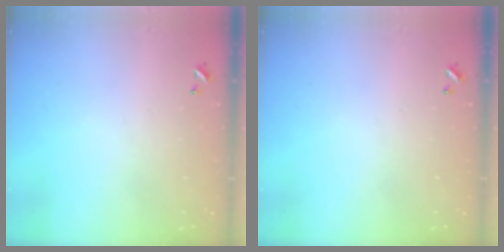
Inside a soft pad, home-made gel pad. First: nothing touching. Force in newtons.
{"total": 0.0}